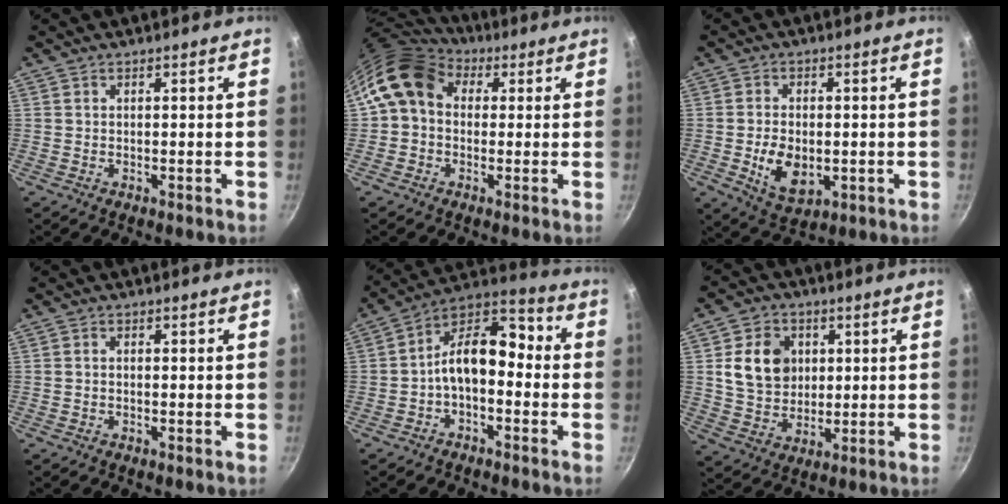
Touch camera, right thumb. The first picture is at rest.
{"total": 11.2, "force": [2.1, 9.0, 6.3], "torque": [-0.094, 0.018, 0.014]}
{"total": 8.8, "force": [-1.4, 5.6, 6.6], "torque": [-0.106, -0.005, -0.015]}
{"total": 0.7, "force": [-0.2, 0.5, 0.5], "torque": [-0.010, 0.006, -0.005]}
{"total": 12.2, "force": [-2.1, 7.4, 9.4], "torque": [-0.135, 0.061, -0.054]}
{"total": 11.3, "force": [2.4, 9.2, 6.0], "torque": [-0.079, -0.004, 0.042]}